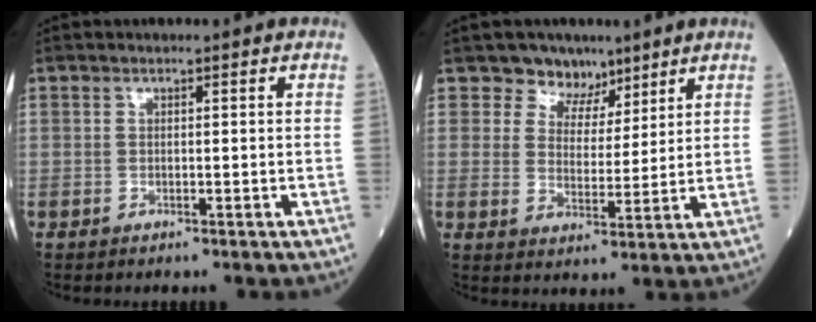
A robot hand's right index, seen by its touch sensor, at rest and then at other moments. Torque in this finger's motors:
{"motor_torque": [0.02, 0.03, 0.01, 0.00]}